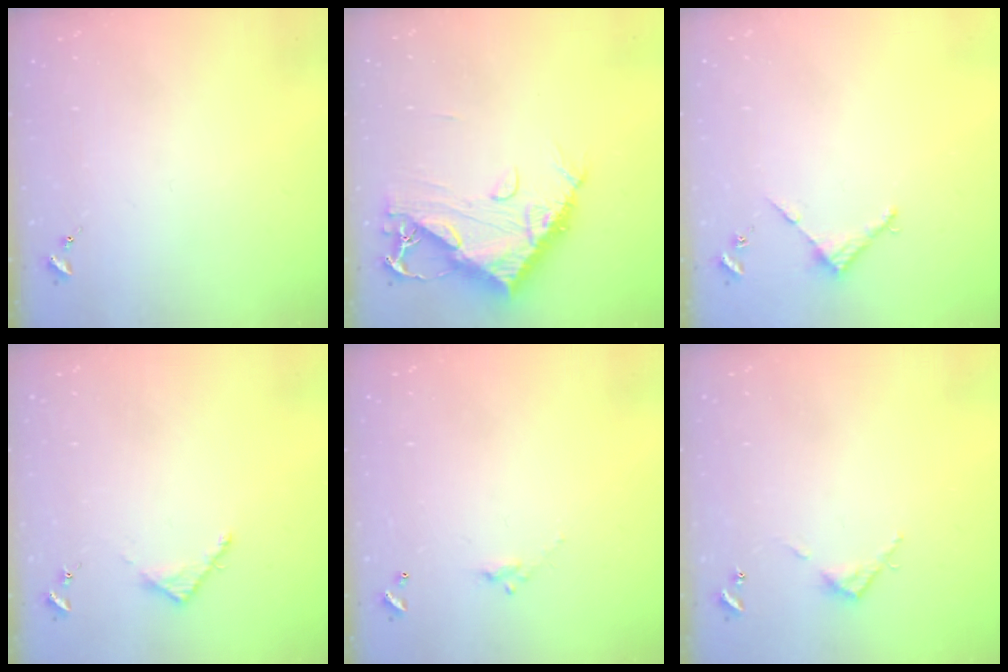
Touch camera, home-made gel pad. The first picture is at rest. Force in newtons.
{"total": 13.4, "press": 13.3, "slide": 1.5}
{"total": 2.9, "press": 2.8, "slide": 0.2}
{"total": 3.5, "press": 3.5, "slide": 0.3}
{"total": 4.9, "press": 4.9, "slide": 0.2}
{"total": 3.9, "press": 3.9, "slide": 0.3}